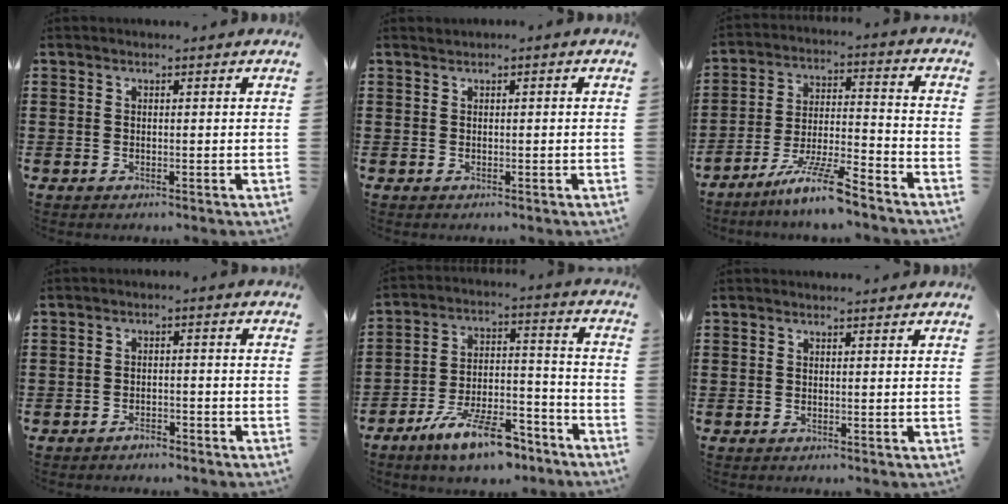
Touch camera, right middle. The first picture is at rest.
{"total": 0.8, "force": [0.8, 0.0, -0.1], "torque": [0.000, -0.003, 0.016]}
{"total": 8.7, "force": [-7.1, 0.2, 5.0], "torque": [-0.102, -0.006, -0.137]}
{"total": 1.5, "force": [-1.4, 0.4, 0.4], "torque": [-0.013, -0.001, -0.028]}
{"total": 11.2, "force": [-8.7, 2.7, 6.5], "torque": [-0.124, 0.027, -0.167]}
{"total": 1.1, "force": [1.1, 0.1, 0.0], "torque": [0.005, -0.002, 0.019]}